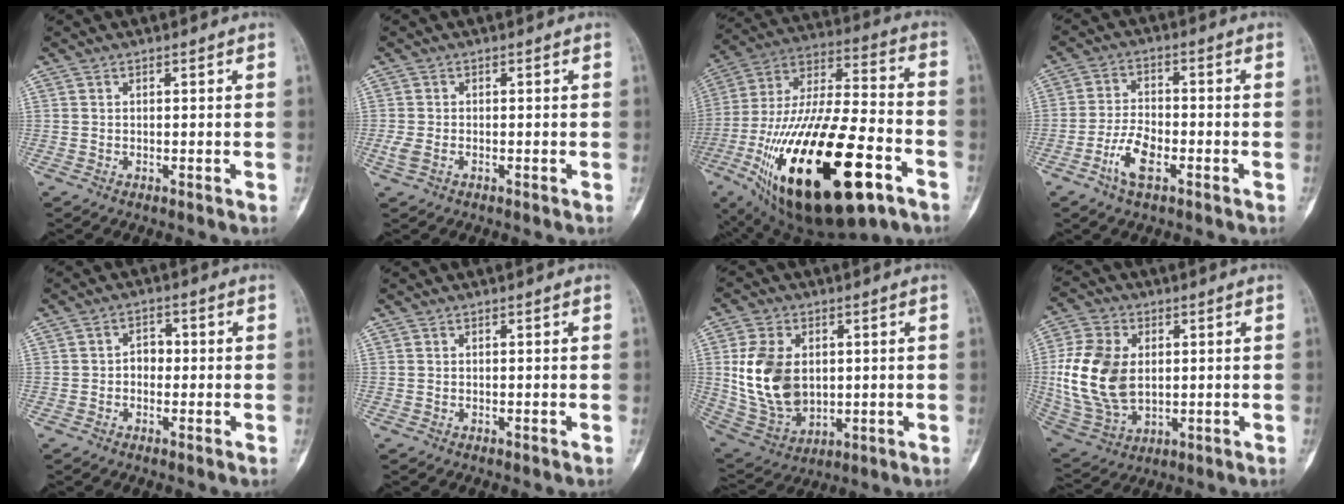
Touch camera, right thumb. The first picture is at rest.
{"total": 2.2, "force": [-0.8, 1.4, 1.6], "torque": [-0.047, 0.000, -0.016]}
{"total": 34.7, "force": [-14.5, 13.4, 28.5], "torque": [-0.540, 0.037, -0.234]}
{"total": 6.8, "force": [-3.3, 3.1, 5.1], "torque": [-0.098, 0.018, -0.065]}
{"total": 3.0, "force": [-0.4, 2.3, 1.8], "torque": [-0.009, 0.013, -0.014]}
{"total": 0.0}
{"total": 15.0, "force": [1.5, 10.3, 10.8], "torque": [-0.188, -0.011, 0.045]}
{"total": 15.9, "force": [0.9, 10.7, 11.8], "torque": [-0.229, -0.005, 0.028]}